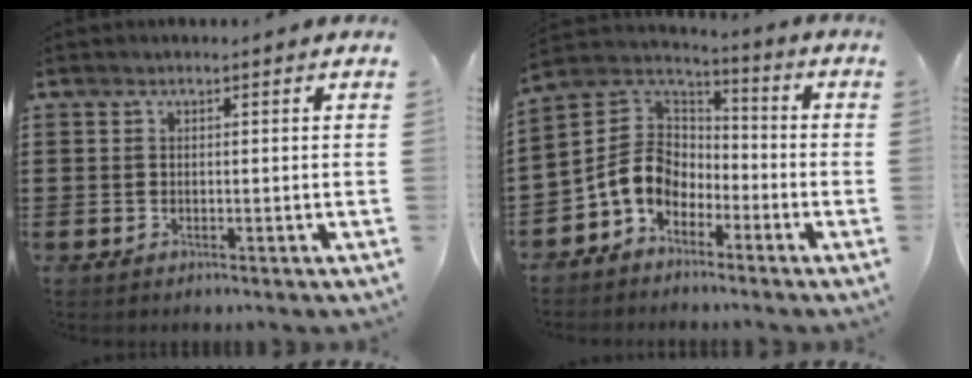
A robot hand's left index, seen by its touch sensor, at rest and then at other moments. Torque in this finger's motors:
{"motor_torque": [1.46, 0.68, 0.43, 0.08]}